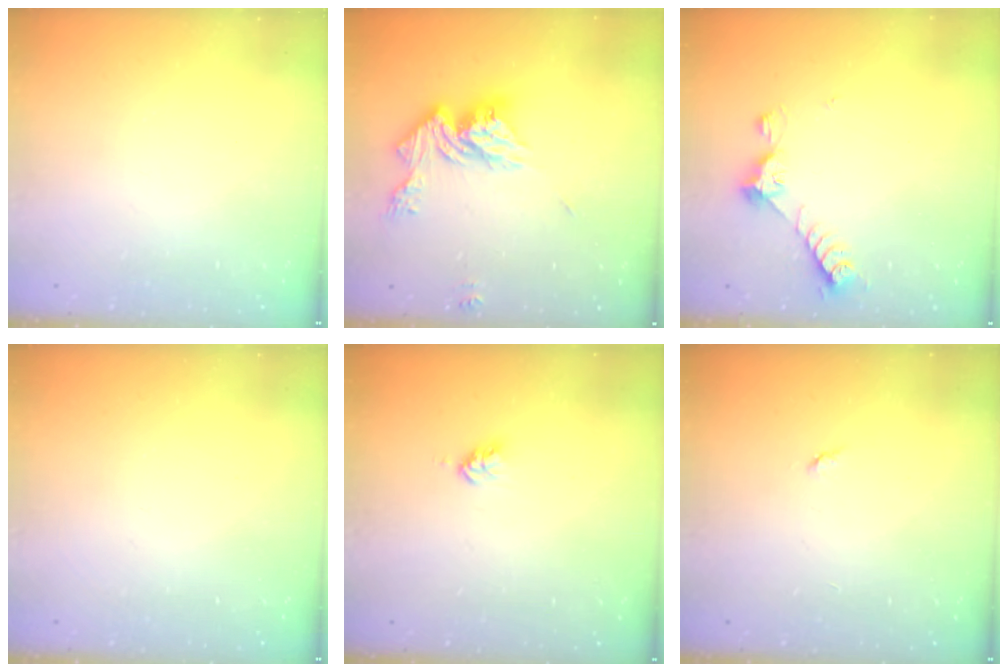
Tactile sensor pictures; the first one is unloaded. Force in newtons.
{"total": 14.0, "press": 13.9, "slide": 1.2}
{"total": 6.5, "press": 6.5, "slide": 0.7}
{"total": 0.0}
{"total": 2.8, "press": 2.8, "slide": 0.2}
{"total": 2.8, "press": 2.8, "slide": 0.4}